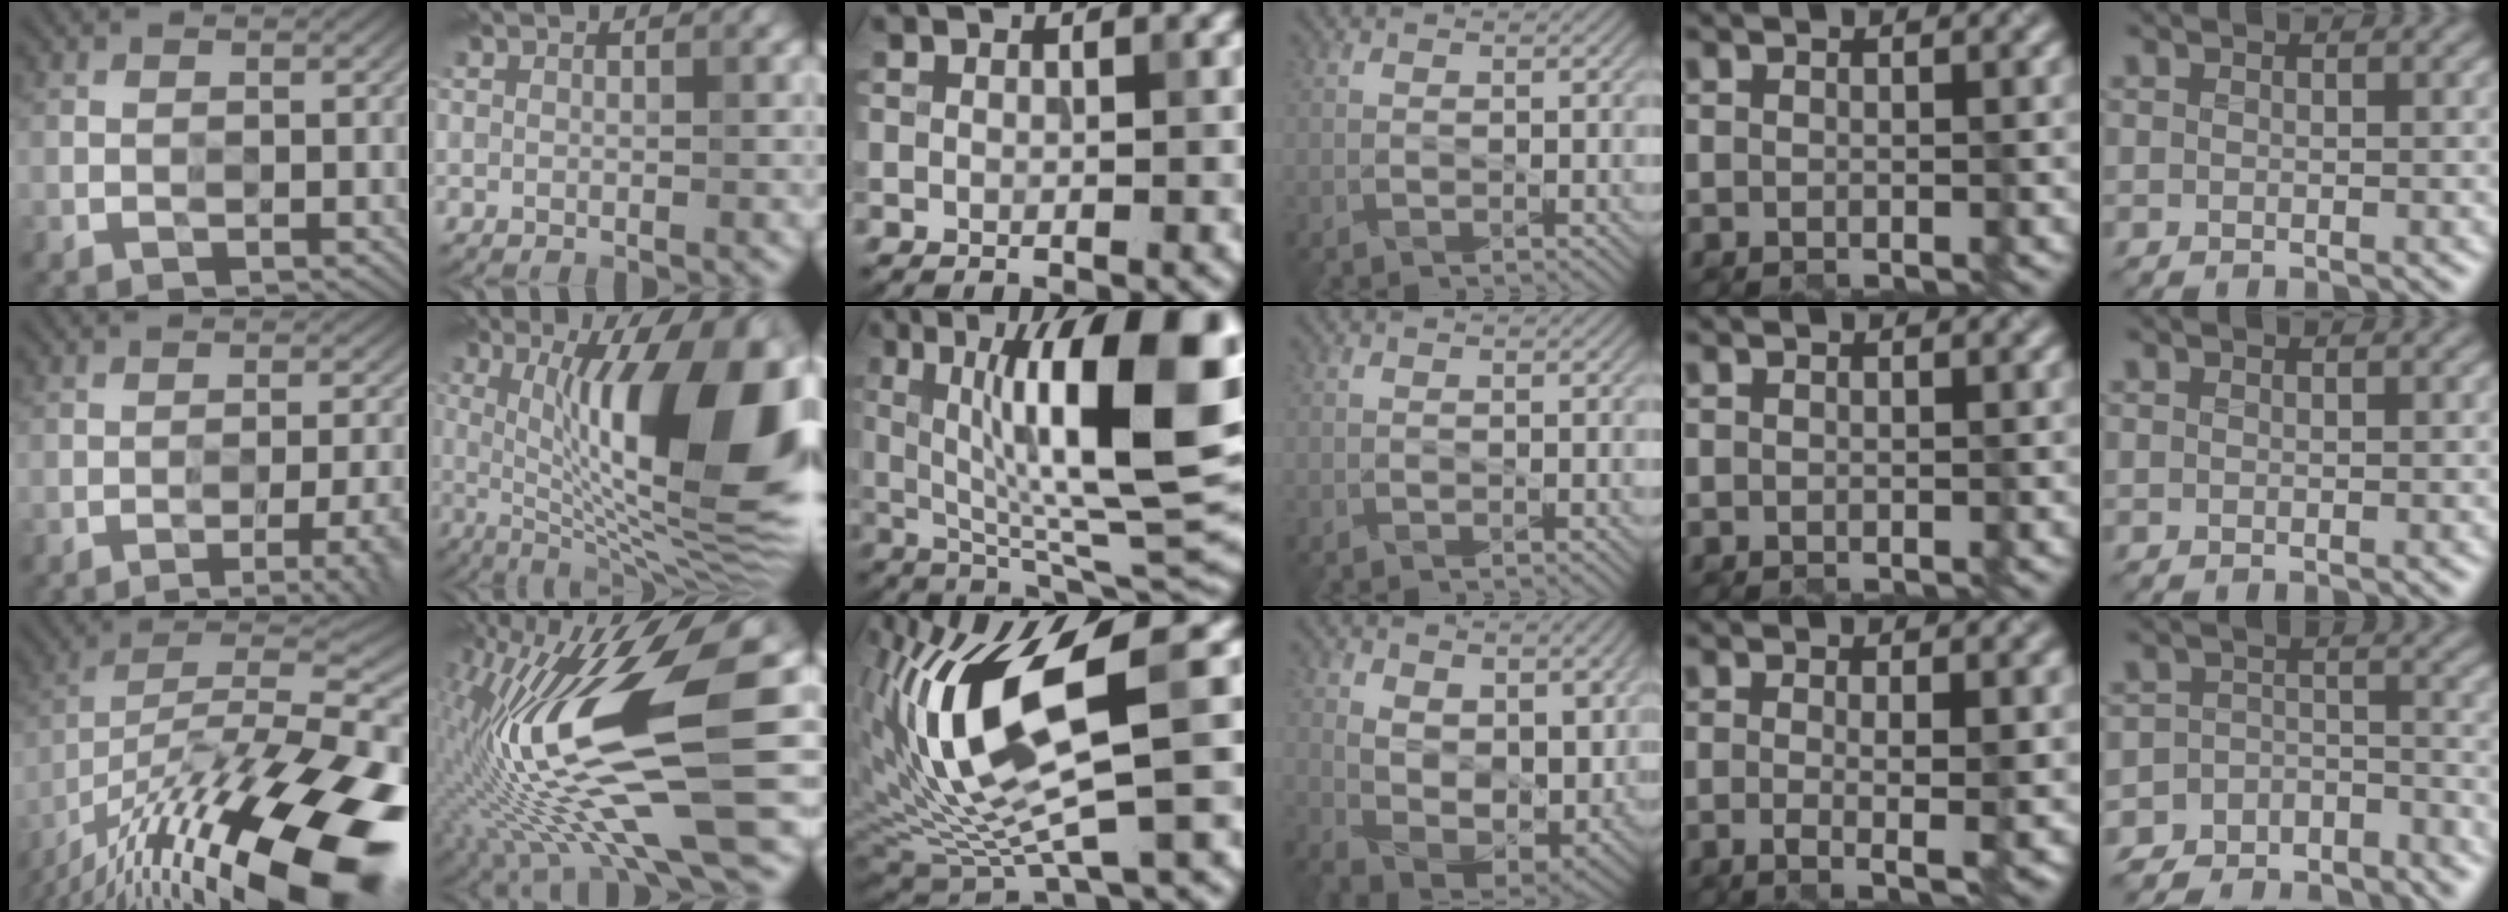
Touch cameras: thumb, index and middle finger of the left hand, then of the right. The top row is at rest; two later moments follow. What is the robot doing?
{"motion": "wipe", "object": "glass cup"}